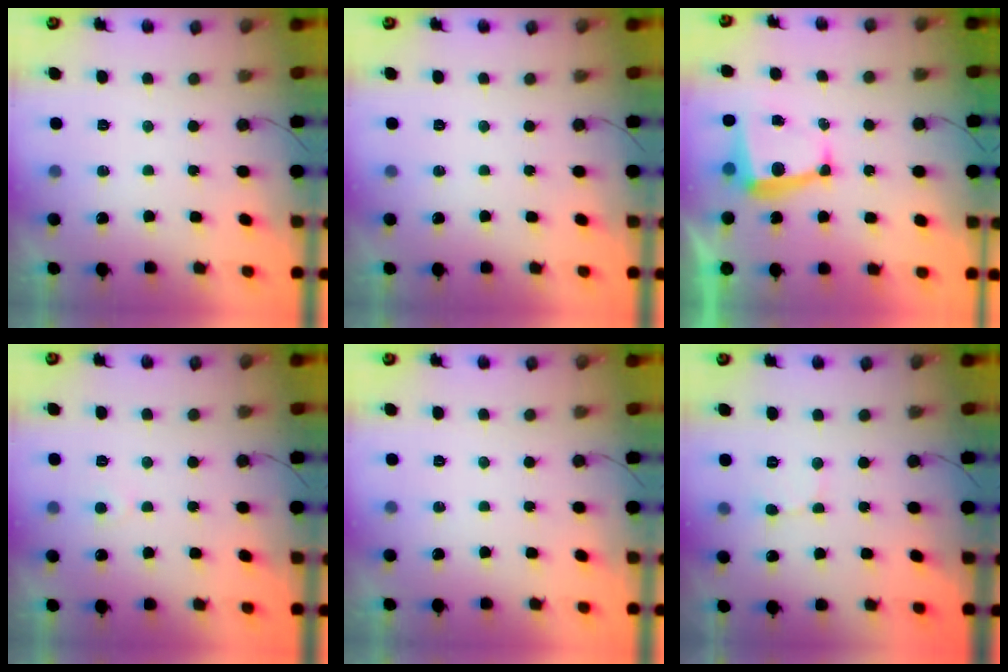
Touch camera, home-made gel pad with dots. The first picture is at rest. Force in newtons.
{"total": 0.0}
{"total": 6.9, "press": 6.9, "slide": 0.3}
{"total": 3.3, "press": 3.3, "slide": 0.5}
{"total": 0.0}
{"total": 0.9, "press": 0.9, "slide": 0.1}